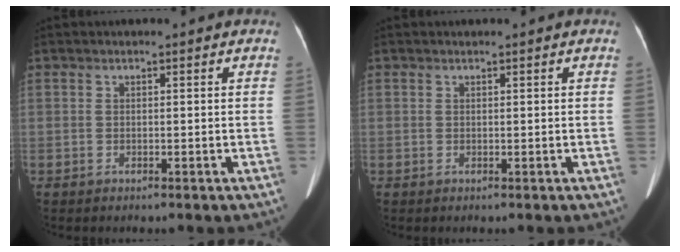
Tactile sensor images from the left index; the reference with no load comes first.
{"total": 0.0}